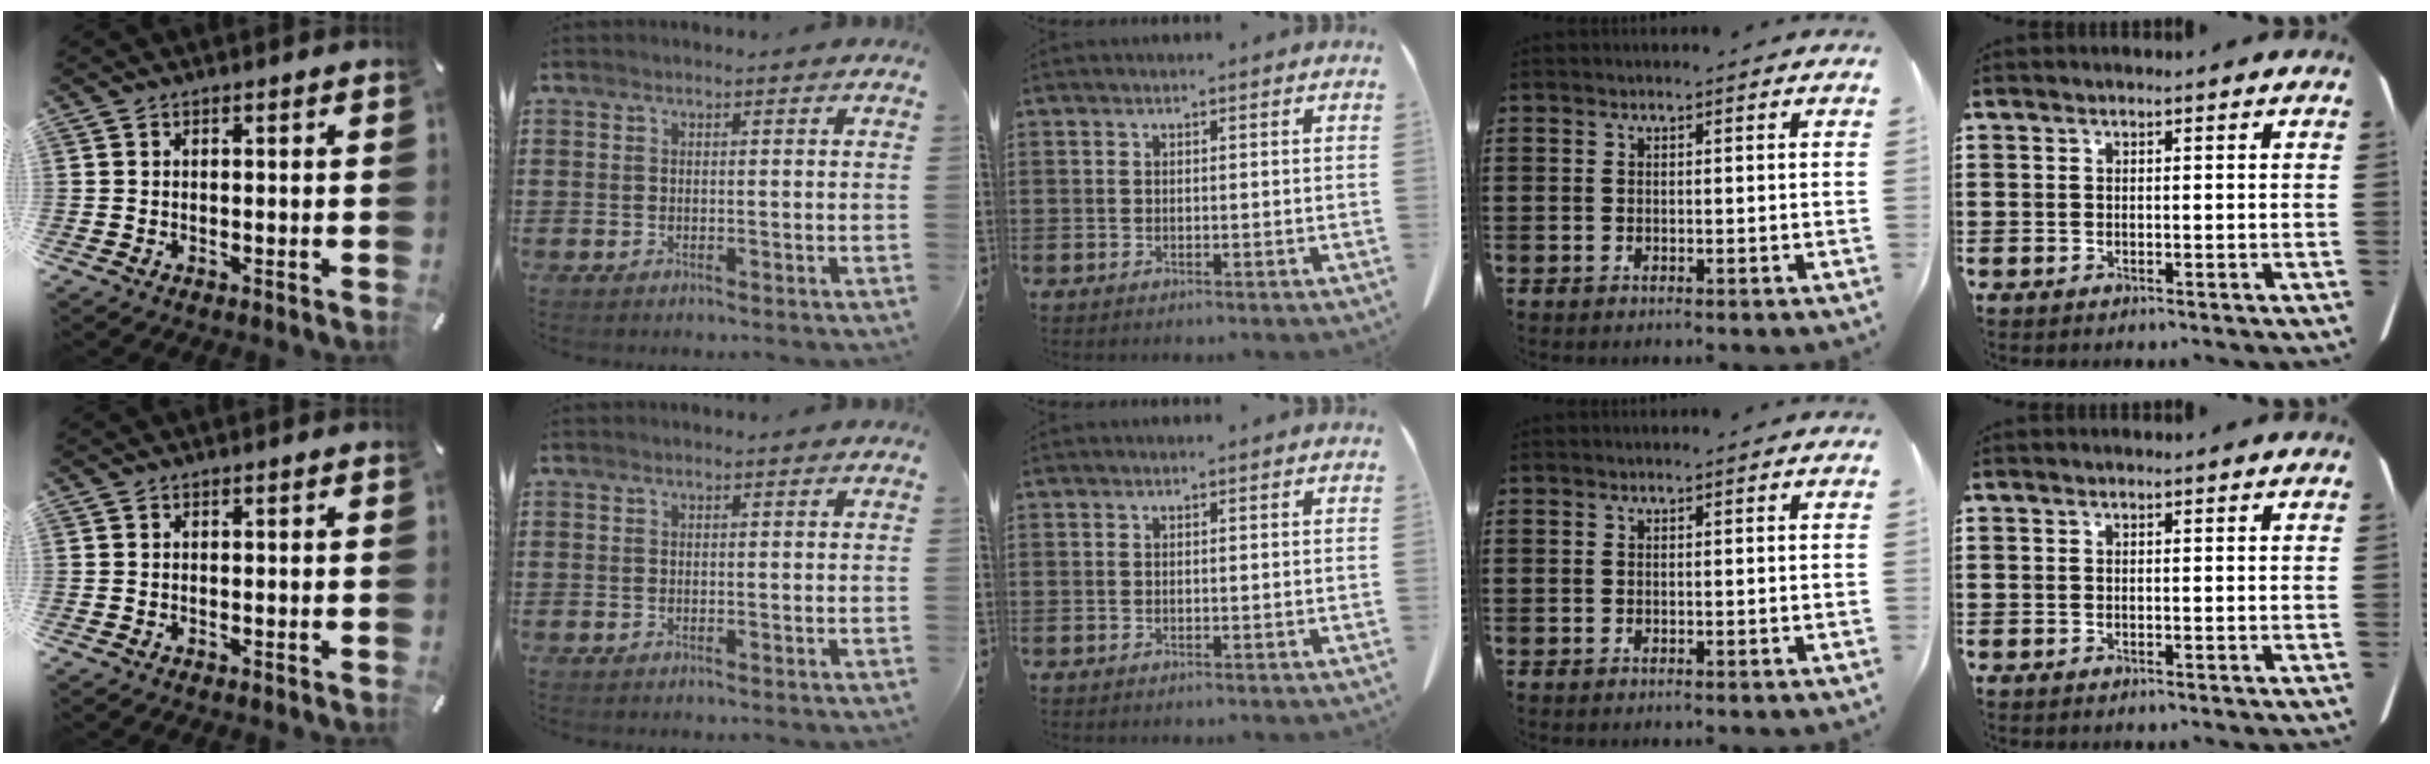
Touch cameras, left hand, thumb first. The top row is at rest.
{}